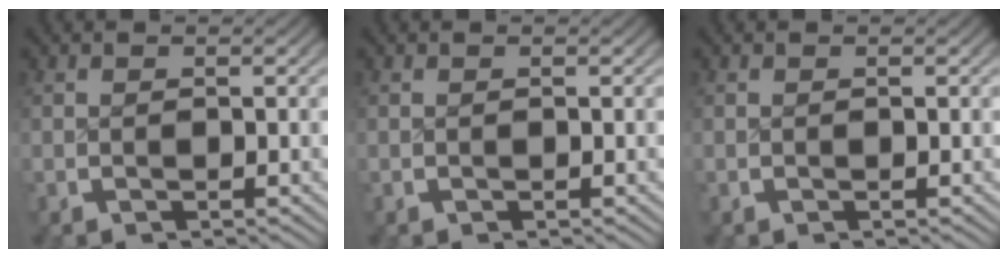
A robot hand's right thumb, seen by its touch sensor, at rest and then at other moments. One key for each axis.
{"total": 0.0}
{"total": 0.0}